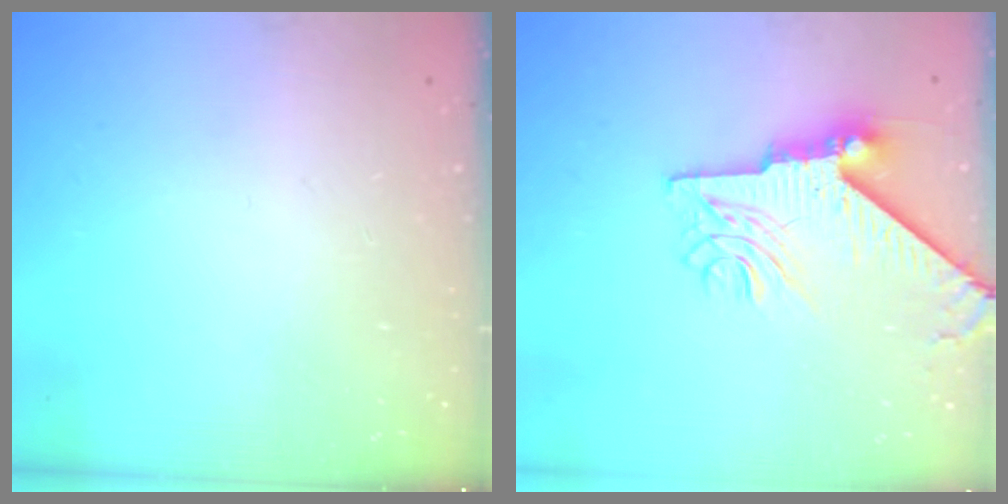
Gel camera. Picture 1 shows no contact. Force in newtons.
{"total": 11.4, "press": 11.3, "slide": 1.5}